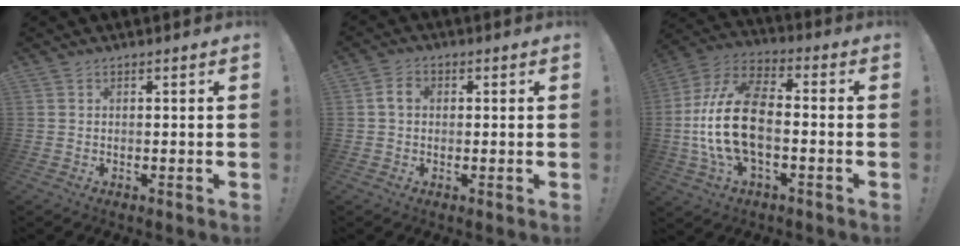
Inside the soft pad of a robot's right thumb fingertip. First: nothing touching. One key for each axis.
{"total": 4.4, "fx": 0.5, "fy": 3.2, "fz": 3.0, "tx": -0.053, "ty": 0.012, "tz": 0.010}
{"total": 19.1, "fx": -2.9, "fy": 10.5, "fz": 15.7, "tx": -0.304, "ty": 0.016, "tz": -0.043}